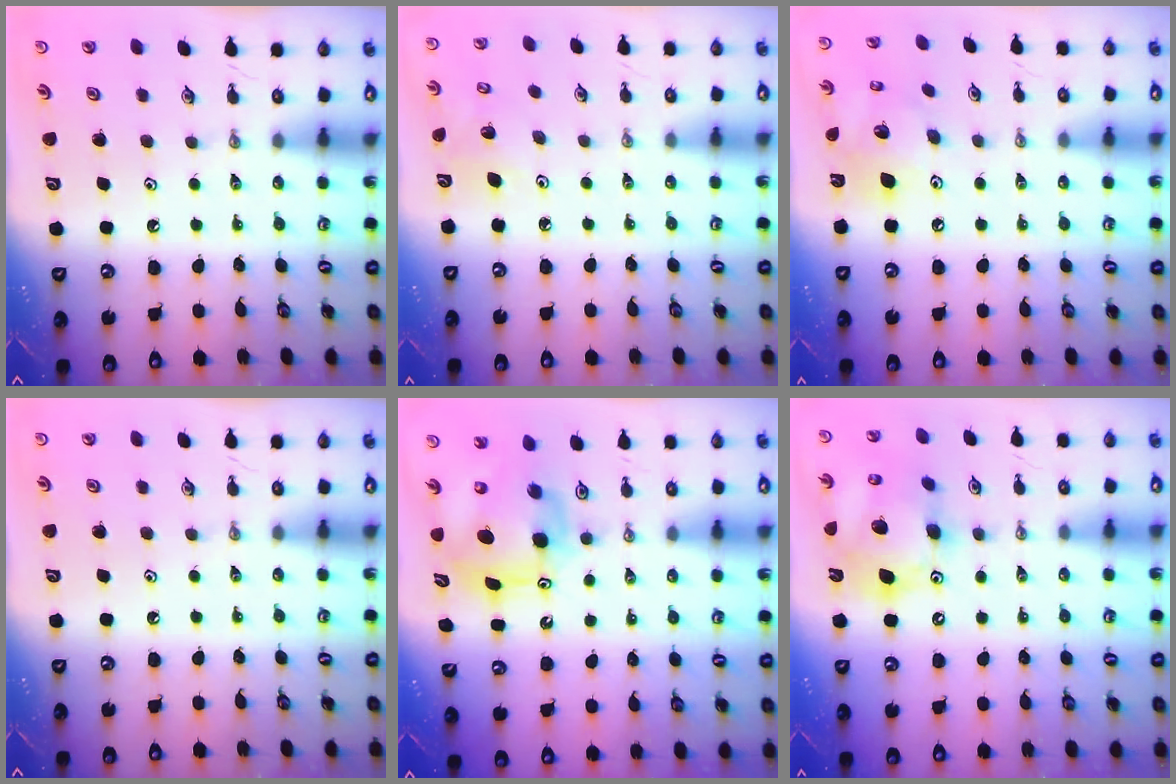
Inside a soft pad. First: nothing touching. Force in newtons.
{"total": 4.7, "press": 4.5, "slide": 1.6}
{"total": 14.3, "press": 14.2, "slide": 1.7}
{"total": 0.0}
{"total": 8.8, "press": 8.7, "slide": 1.0}
{"total": 15.9, "press": 15.7, "slide": 2.5}